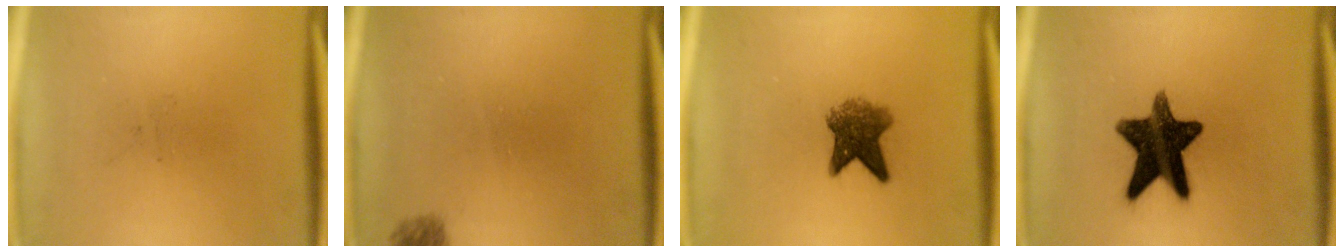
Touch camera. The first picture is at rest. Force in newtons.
{"total": 1.4}
{"total": 5.9}
{"total": 14.2}